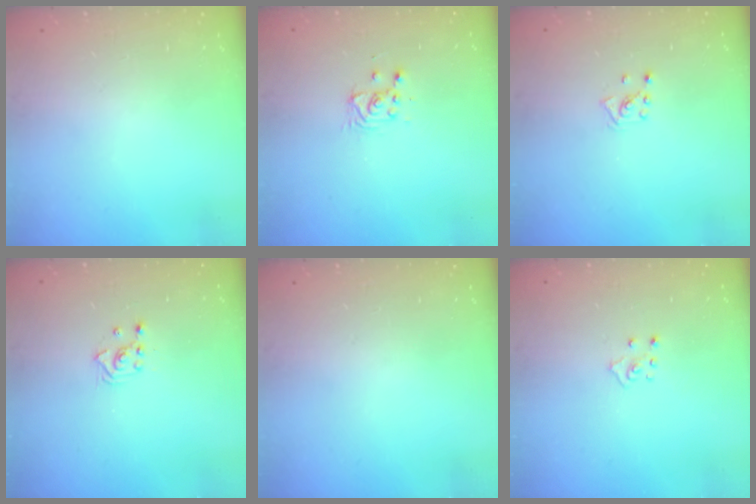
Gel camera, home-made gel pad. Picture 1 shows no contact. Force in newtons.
{"total": 3.1, "press": 3.1, "slide": 0.2}
{"total": 2.1, "press": 2.0, "slide": 0.3}
{"total": 2.5, "press": 2.5, "slide": 0.3}
{"total": 0.0}
{"total": 2.7, "press": 2.7, "slide": 0.2}